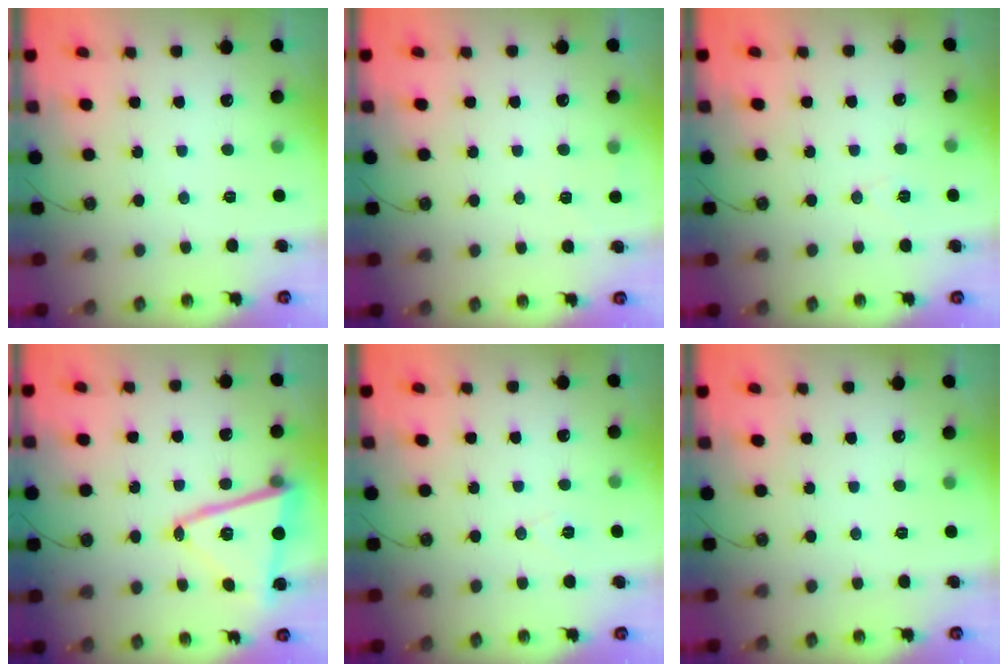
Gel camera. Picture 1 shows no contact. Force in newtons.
{"total": 3.5, "press": 3.5, "slide": 0.8}
{"total": 5.6, "press": 3.5, "slide": 4.4}
{"total": 14.5, "press": 14.4, "slide": 2.0}
{"total": 5.6, "press": 3.5, "slide": 4.4}
{"total": 0.0}